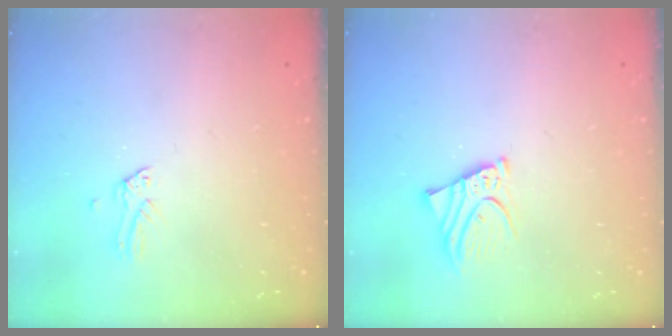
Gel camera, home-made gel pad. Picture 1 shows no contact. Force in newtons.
{"total": 4.4, "press": 4.3, "slide": 0.5}